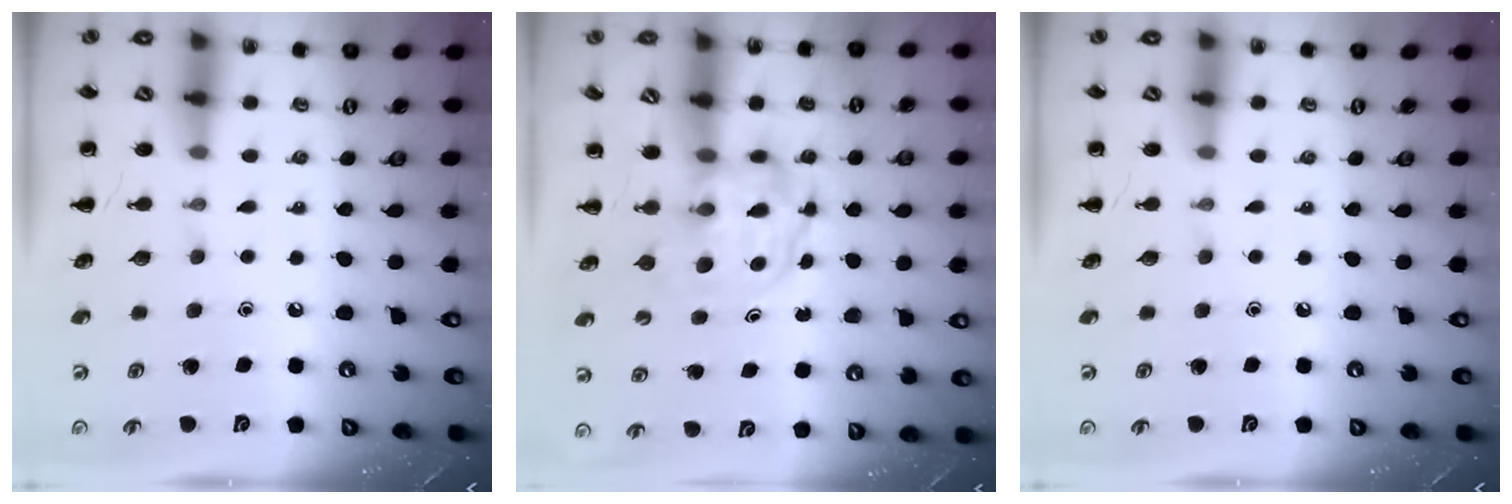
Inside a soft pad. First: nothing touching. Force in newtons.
{"total": 3.8, "press": 3.8, "slide": 0.2}
{"total": 0.0}